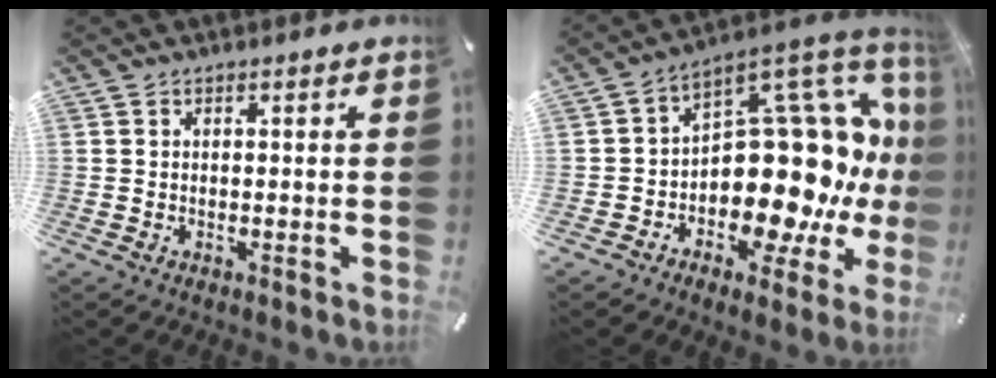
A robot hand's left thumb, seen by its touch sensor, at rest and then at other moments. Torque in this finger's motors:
{"motor_torque": [2.23, 2.77, 0.90, 0.56, 0.23]}